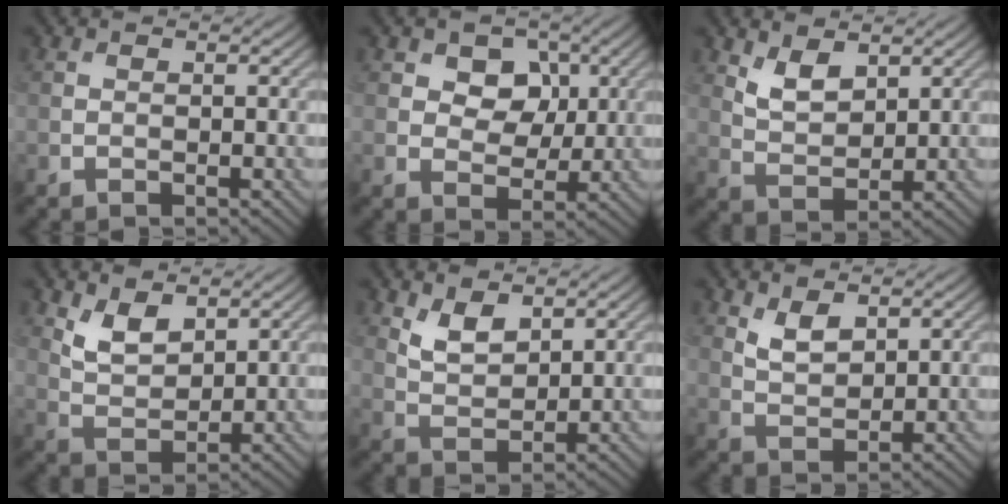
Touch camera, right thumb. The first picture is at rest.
{"total": 5.6, "force": [2.1, 4.2, 3.2], "torque": [-0.049, -0.013, 0.028]}
{"total": 4.2, "force": [2.5, 2.1, 2.6], "torque": [-0.059, -0.010, 0.054]}
{"total": 4.6, "force": [2.8, 2.3, 2.8], "torque": [-0.066, -0.011, 0.058]}
{"total": 4.1, "force": [2.5, 2.1, 2.5], "torque": [-0.058, -0.010, 0.054]}
{"total": 3.5, "force": [2.1, 1.7, 2.2], "torque": [-0.051, -0.008, 0.046]}